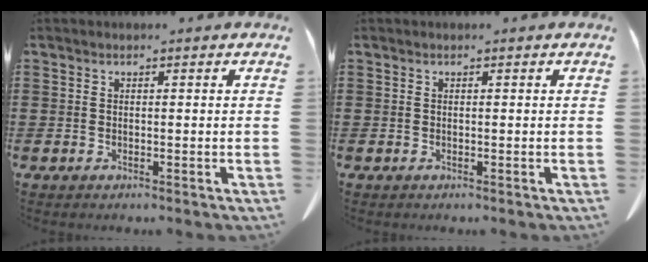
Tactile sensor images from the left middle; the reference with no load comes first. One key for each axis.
{"total": 0.0}